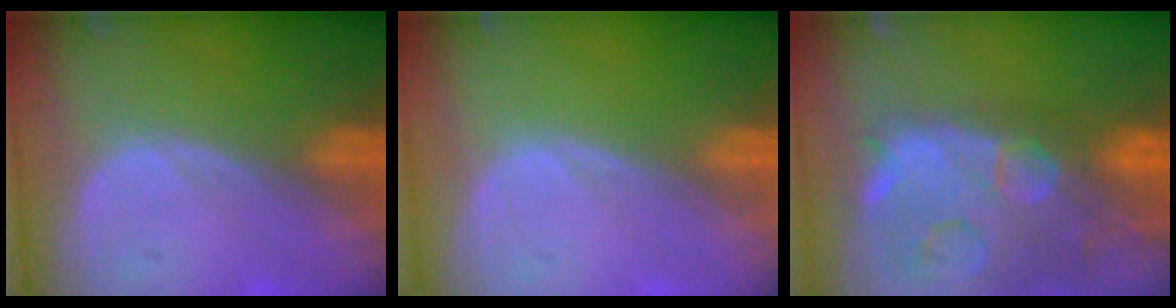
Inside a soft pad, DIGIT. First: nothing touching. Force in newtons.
{"total": 0.0}
{"total": 15.0, "press": 11.9, "slide": 9.0}